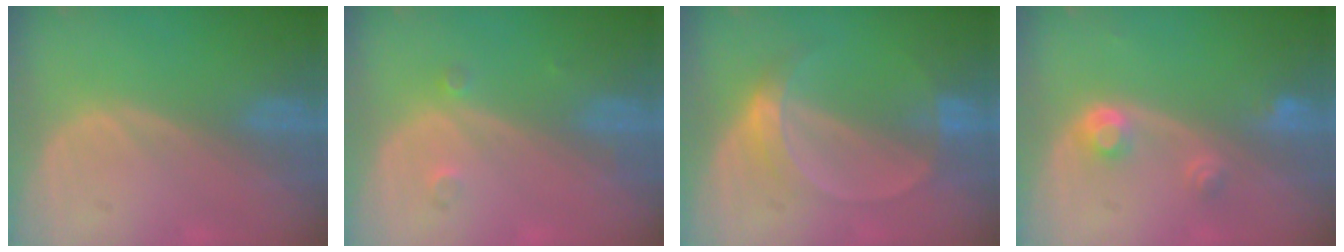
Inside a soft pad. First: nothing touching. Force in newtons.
{"total": 1.5, "press": 1.2, "slide": 0.8}
{"total": 5.0, "press": 4.5, "slide": 2.2}
{"total": 3.0, "press": 2.8, "slide": 1.0}